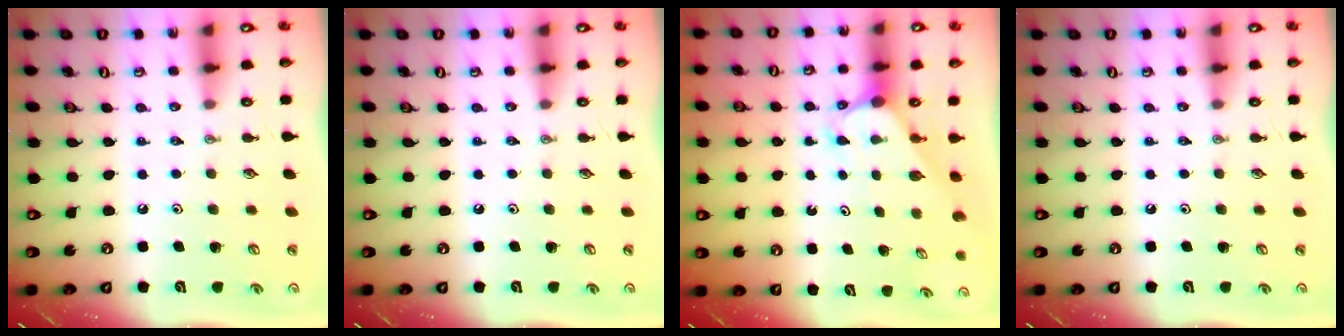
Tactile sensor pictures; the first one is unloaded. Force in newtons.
{"total": 0.0}
{"total": 2.6, "press": 2.6, "slide": 0.1}
{"total": 0.0}